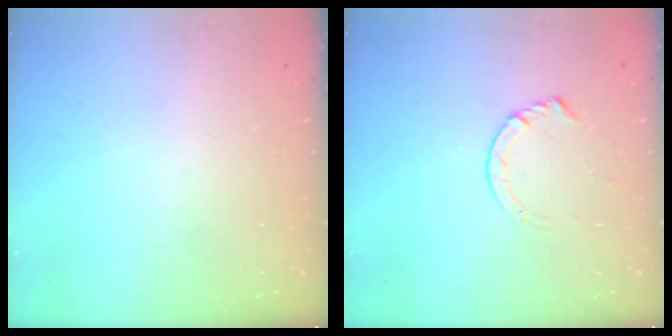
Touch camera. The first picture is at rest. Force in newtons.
{"total": 3.7, "press": 3.7, "slide": 0.5}